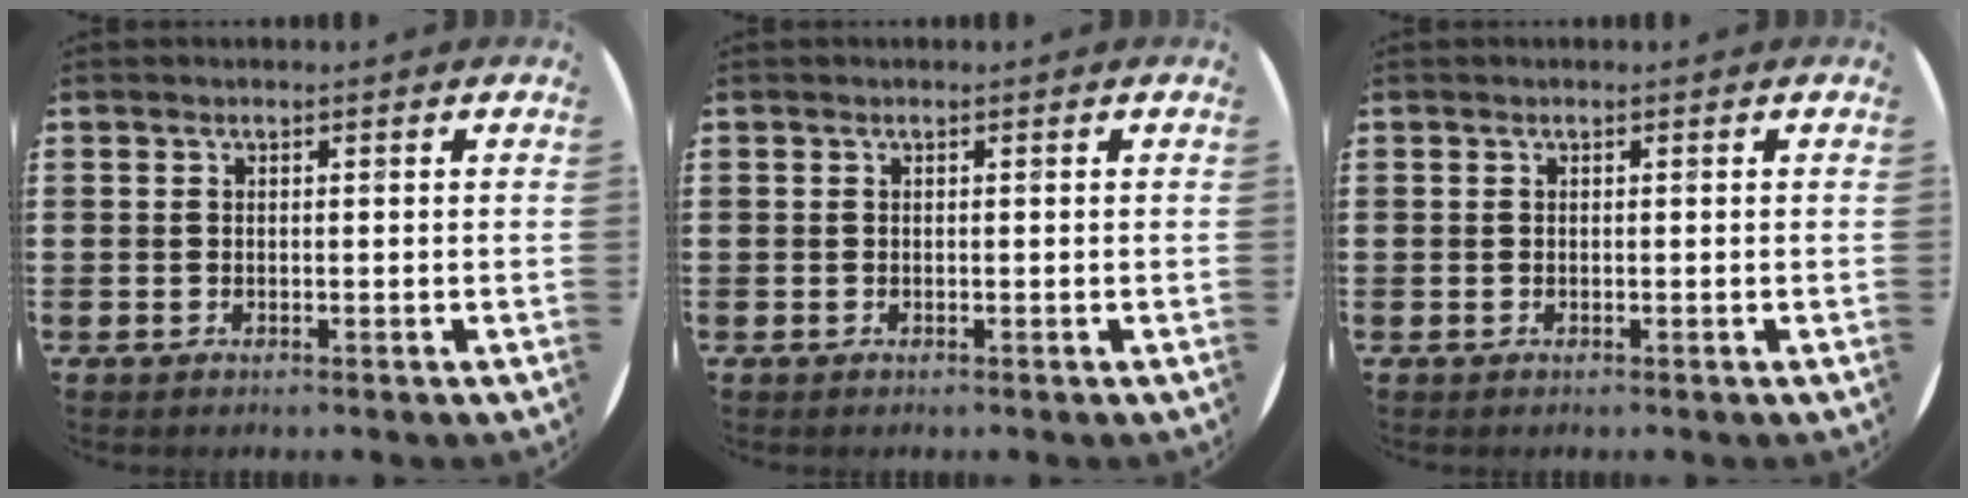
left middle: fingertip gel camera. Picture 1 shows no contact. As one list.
[{"total": 0.0}, {"total": 0.0}]